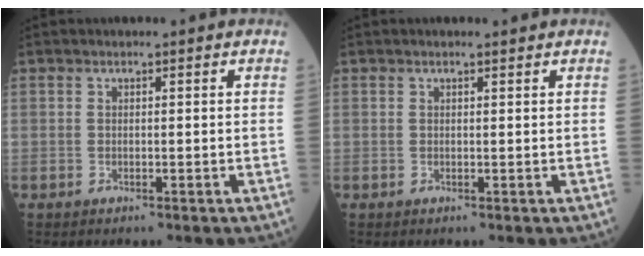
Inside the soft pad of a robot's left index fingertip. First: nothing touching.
{"total": 0.8, "force": [0.7, 0.0, 0.3], "torque": [-0.006, 0.002, 0.010]}